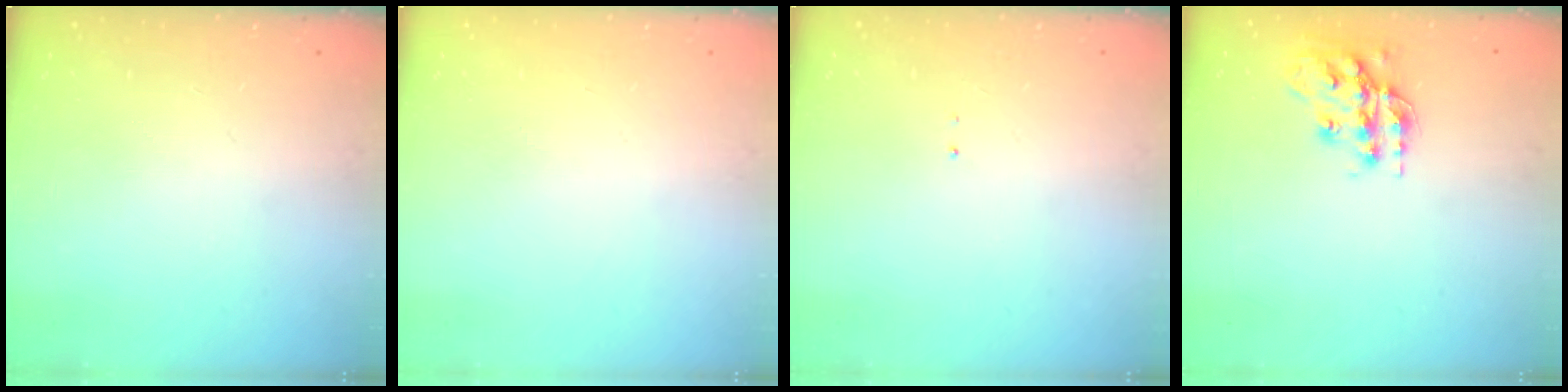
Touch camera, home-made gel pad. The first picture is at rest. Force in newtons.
{"total": 0.0}
{"total": 0.7, "press": 0.7, "slide": 0.1}
{"total": 15.4, "press": 15.4, "slide": 1.0}